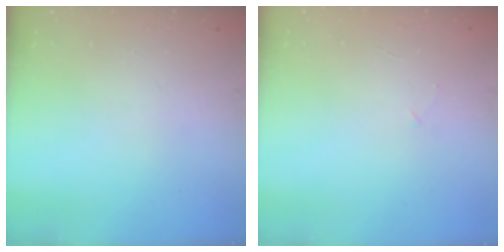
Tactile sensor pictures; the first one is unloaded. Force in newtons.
{"total": 2.5, "press": 2.3, "slide": 0.8}